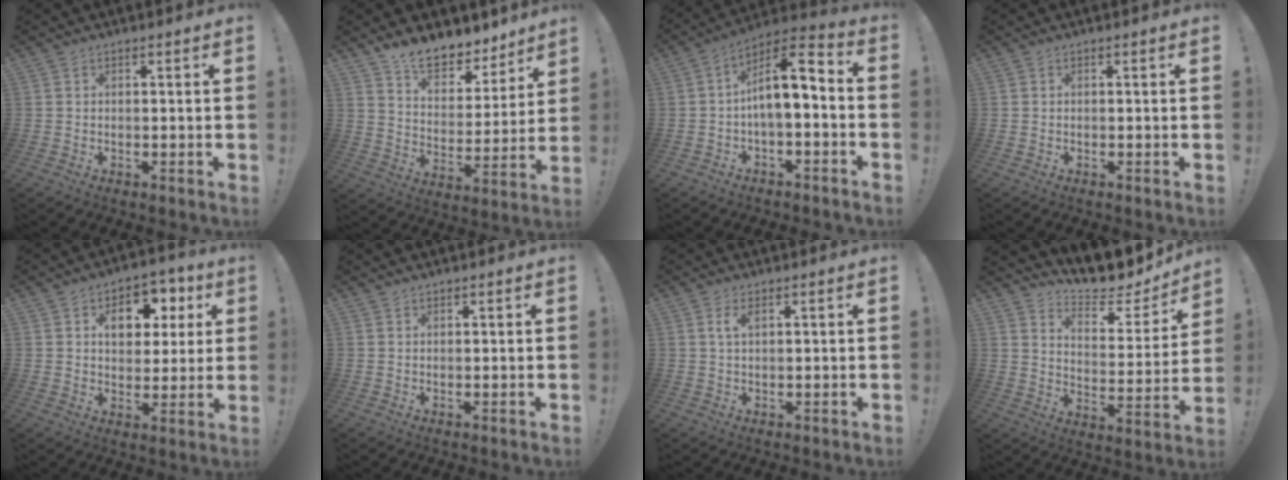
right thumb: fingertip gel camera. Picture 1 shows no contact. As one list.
[{"total": 11.2, "force": [9.8, 4.2, 3.4], "torque": [-0.063, -0.082, 0.180]}, {"total": 9.8, "force": [0.0, 3.5, 9.2], "torque": [-0.148, -0.003, -0.001]}, {"total": 0.0}, {"total": 10.7, "force": [4.0, 7.7, 6.3], "torque": [-0.074, -0.015, 0.071]}, {"total": 0.8, "force": [0.8, 0.3, 0.1], "torque": [0.004, -0.004, 0.014]}, {"total": 2.6, "force": [1.2, 0.9, 2.1], "torque": [-0.038, -0.001, 0.020]}, {"total": 11.6, "force": [10.7, 2.7, 3.6], "torque": [-0.061, -0.096, 0.183]}]